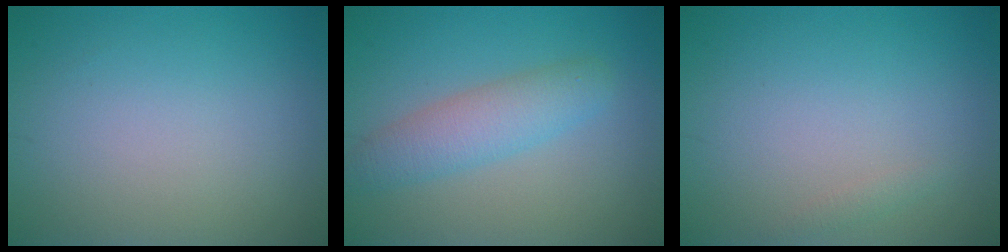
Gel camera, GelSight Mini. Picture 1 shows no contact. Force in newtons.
{"total": 3.7, "press": 3.7, "slide": 0.1}
{"total": 0.6, "press": 0.6, "slide": 0.0}